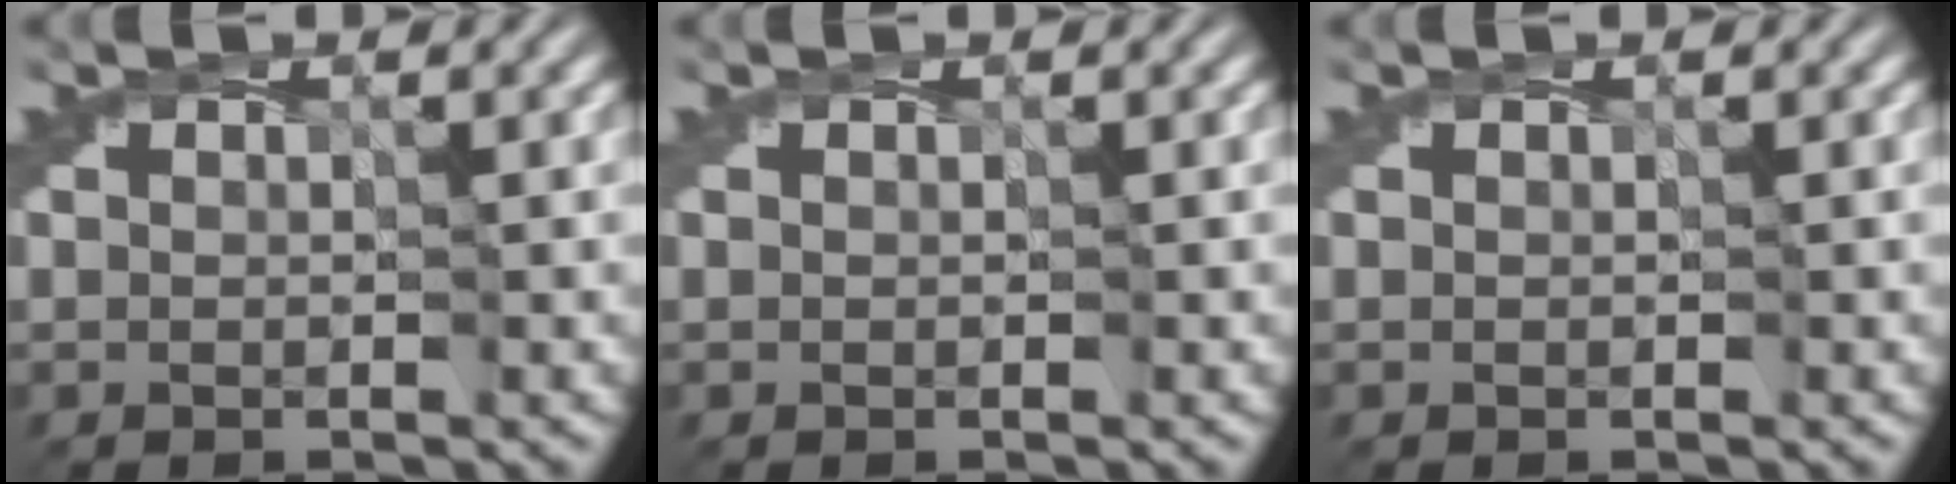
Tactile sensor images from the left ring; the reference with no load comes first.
{"total": 0.0}
{"total": 0.0}